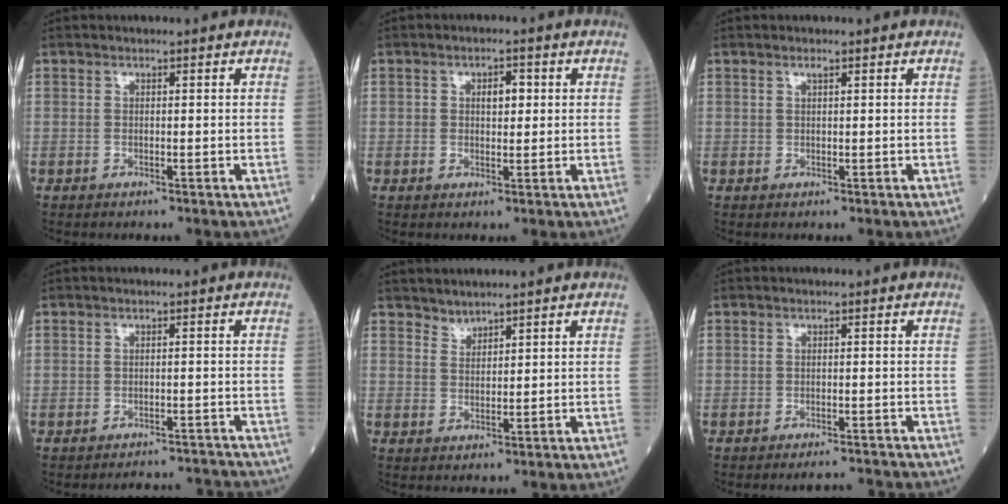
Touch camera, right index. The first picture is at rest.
{"total": 2.8, "force": [0.6, 1.6, 2.3], "torque": [-0.035, 0.007, 0.009]}
{"total": 0.8, "force": [0.4, -0.5, 0.4], "torque": [-0.010, -0.002, 0.006]}
{"total": 6.3, "force": [-6.2, 0.6, -0.3], "torque": [0.011, 0.009, -0.073]}
{"total": 1.8, "force": [1.7, -0.3, -0.1], "torque": [0.002, 0.000, 0.034]}
{"total": 3.8, "force": [-3.8, -0.1, 0.7], "torque": [-0.001, -0.009, -0.050]}